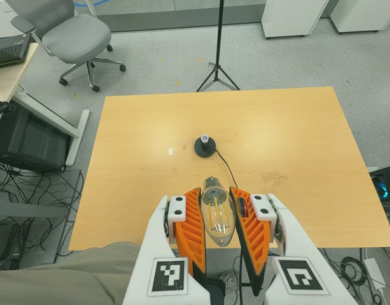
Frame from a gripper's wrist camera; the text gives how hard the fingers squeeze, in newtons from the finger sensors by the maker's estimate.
{"total": 20.7, "left": 22.7, "right": 18.7}